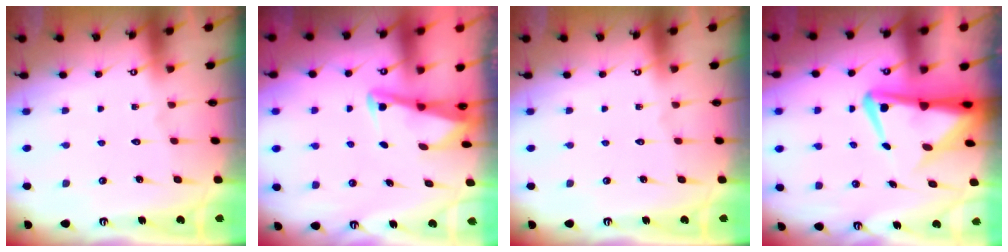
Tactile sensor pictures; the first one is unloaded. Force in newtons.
{"total": 2.9, "press": 2.9, "slide": 0.4}
{"total": 0.0}
{"total": 7.7, "press": 7.6, "slide": 1.3}